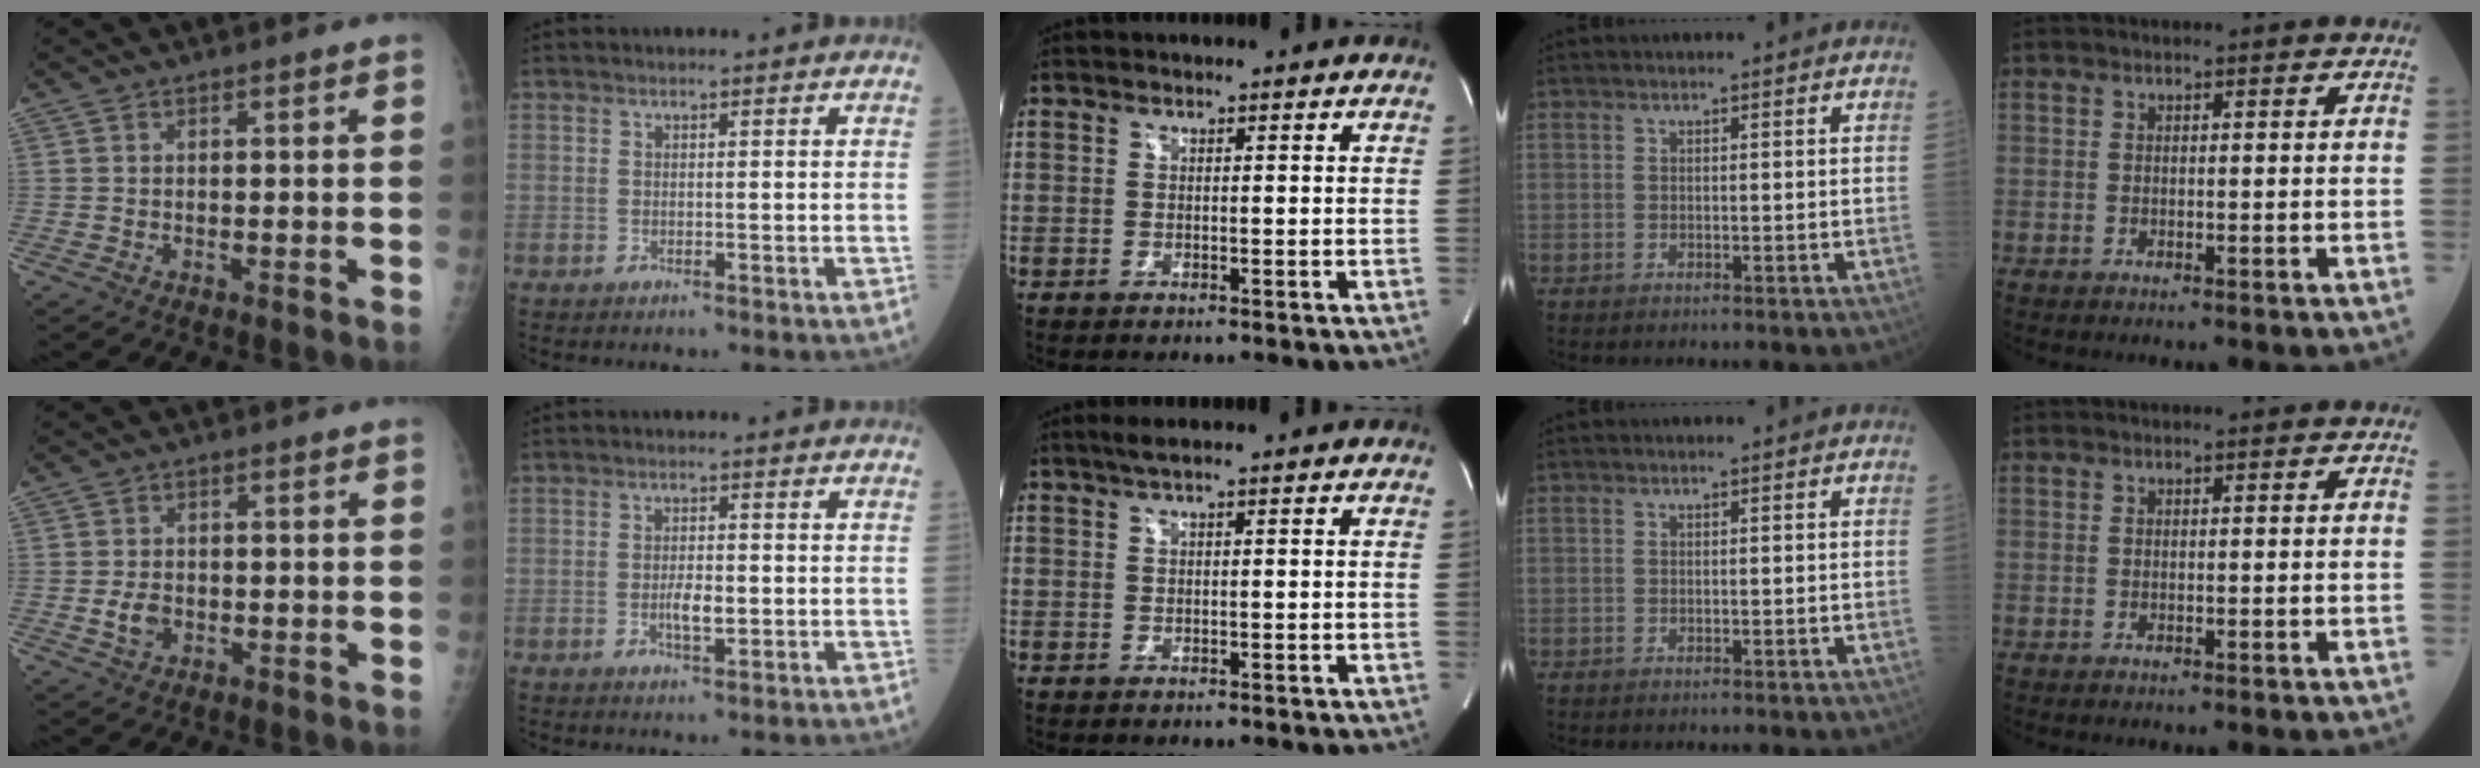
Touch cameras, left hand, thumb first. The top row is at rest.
{"thumb": {"total": 3.3, "force": [-0.8, 2.4, 2.1], "torque": [-0.033, 0.002, -0.012]}, "index": {"total": 3.1, "force": [-0.6, 1.0, 2.8], "torque": [-0.057, 0.000, -0.008]}, "middle": {"total": 1.9, "force": [1.3, -0.2, 1.4], "torque": [-0.032, 0.014, 0.025]}}